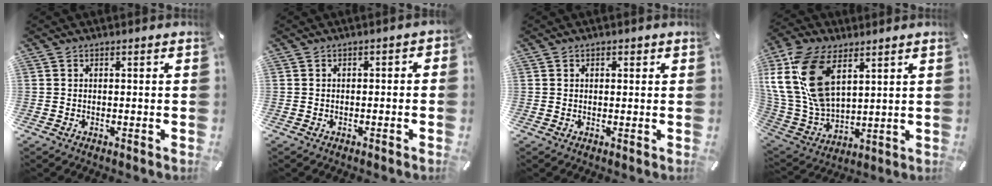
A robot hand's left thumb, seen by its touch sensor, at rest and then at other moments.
{"total": 1.4, "force": [-1.0, 0.8, 0.7], "torque": [-0.012, 0.005, -0.020]}
{"total": 0.9, "force": [0.3, 0.8, 0.4], "torque": [0.000, 0.002, 0.002]}
{"total": 20.0, "force": [8.2, 12.1, 13.7], "torque": [-0.337, -0.033, 0.144]}